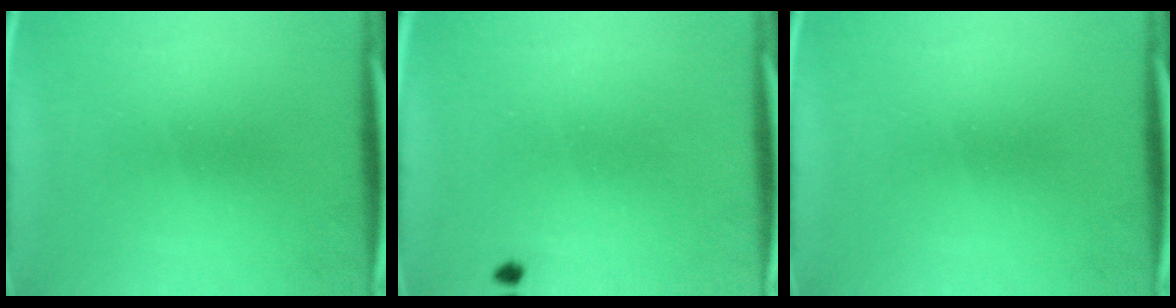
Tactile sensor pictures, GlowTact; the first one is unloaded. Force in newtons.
{"total": 0.7}
{"total": 0.0}